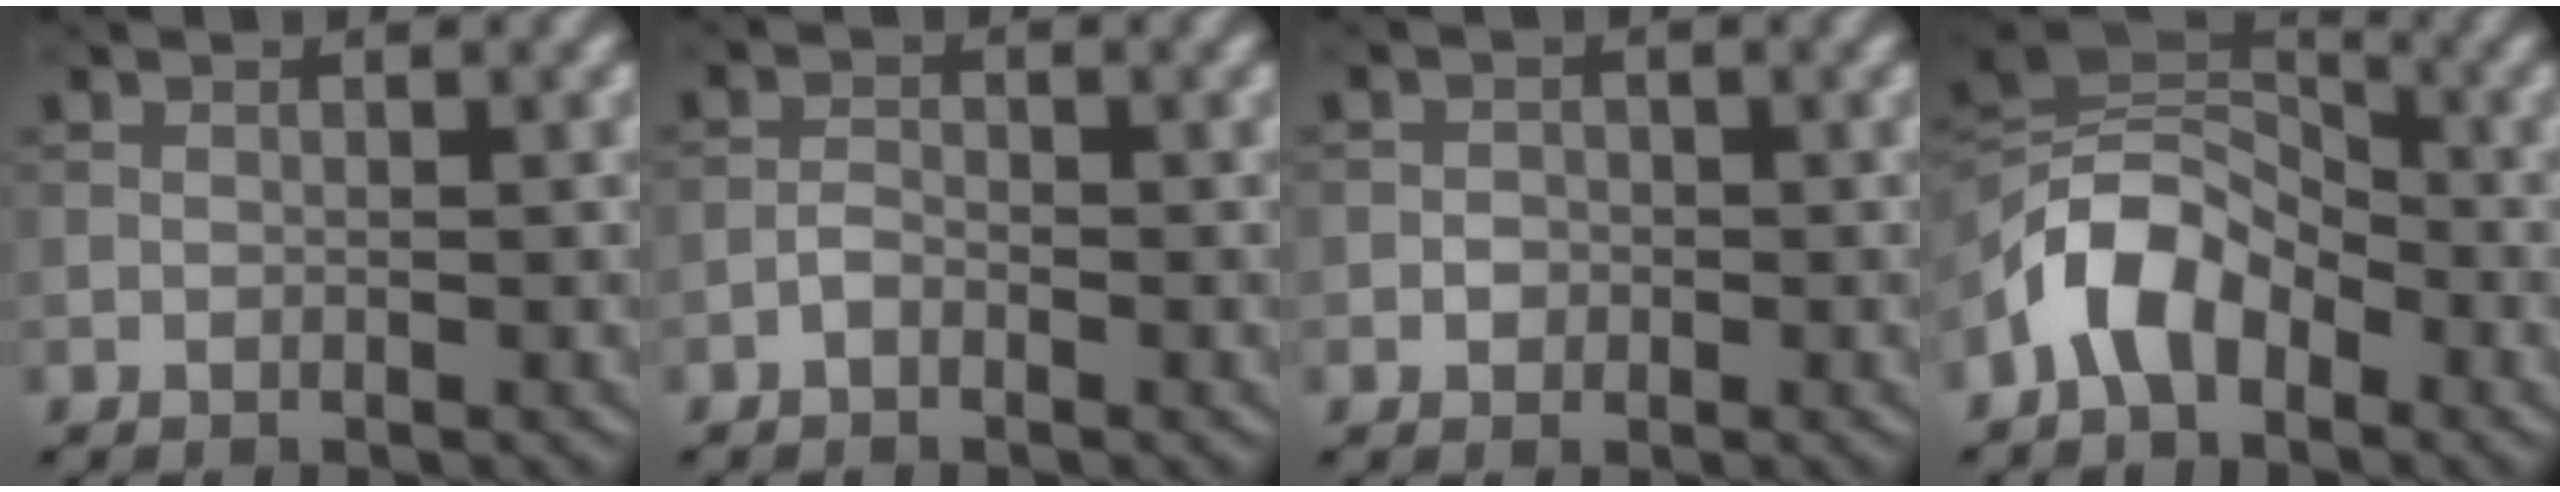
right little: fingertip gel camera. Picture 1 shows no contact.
{"total": 1.2, "force": [-0.8, 0.6, 0.6], "torque": [-0.012, 0.004, -0.020]}
{"total": 1.2, "force": [-0.4, 1.0, 0.4], "torque": [-0.001, 0.000, -0.009]}
{"total": 7.0, "force": [-3.5, 4.2, 4.3], "torque": [-0.075, 0.012, -0.081]}